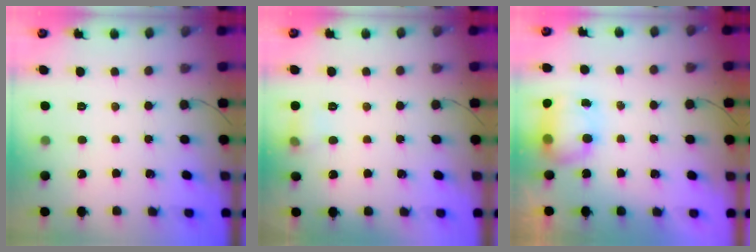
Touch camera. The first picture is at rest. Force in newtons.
{"total": 6.3, "press": 6.1, "slide": 1.7}
{"total": 9.7, "press": 8.6, "slide": 4.3}